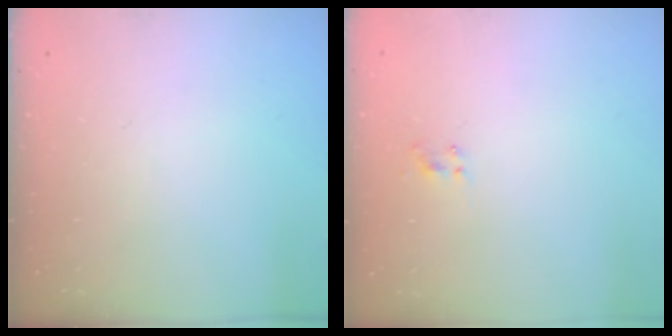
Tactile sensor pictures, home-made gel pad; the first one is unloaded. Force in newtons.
{"total": 1.5, "press": 1.3, "slide": 0.8}